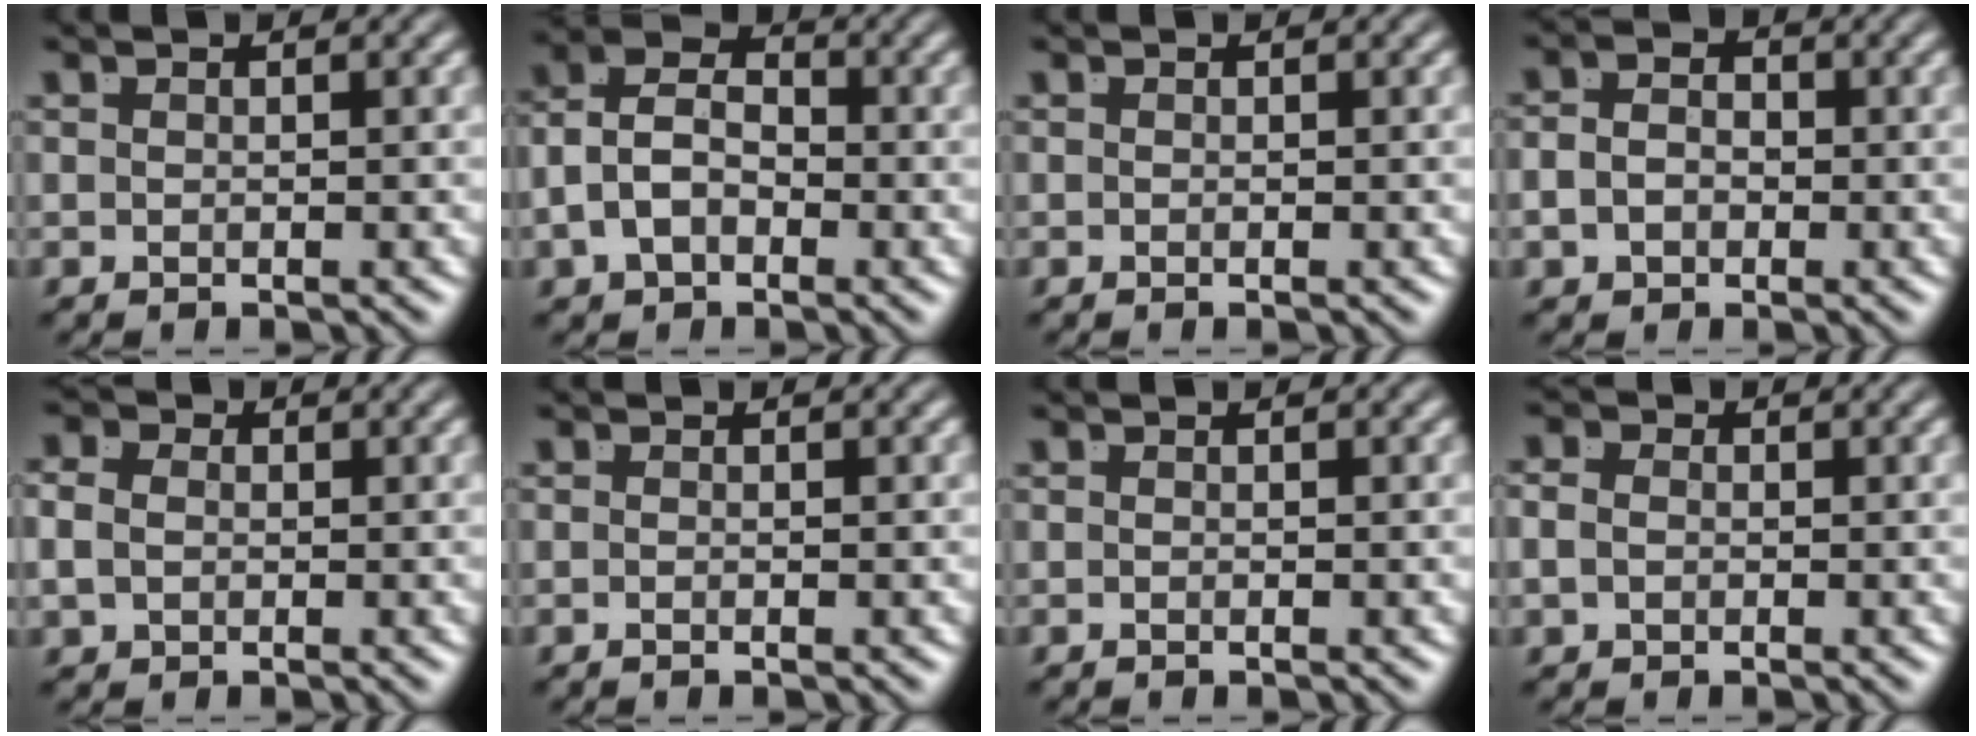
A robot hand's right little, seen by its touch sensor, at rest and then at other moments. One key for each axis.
{"total": 6.8, "fx": 0.0, "fy": 5.3, "fz": 4.3, "tx": -0.088, "ty": -0.007, "tz": -0.005}
{"total": 0.0}
{"total": 2.7, "fx": -0.6, "fy": 2.1, "fz": 1.6, "tx": -0.030, "ty": -0.008, "tz": -0.011}
{"total": 2.4, "fx": -0.2, "fy": 2.1, "fz": 1.3, "tx": -0.033, "ty": -0.008, "tz": 0.000}
{"total": 0.7, "fx": -0.5, "fy": -0.5, "fz": 0.3, "tx": 0.000, "ty": 0.000, "tz": -0.008}
{"total": 0.5, "fx": -0.3, "fy": -0.4, "fz": 0.1, "tx": 0.004, "ty": 0.002, "tz": -0.005}
{"total": 1.8, "fx": -0.4, "fy": 1.5, "fz": 0.9, "tx": -0.021, "ty": -0.007, "tz": -0.006}